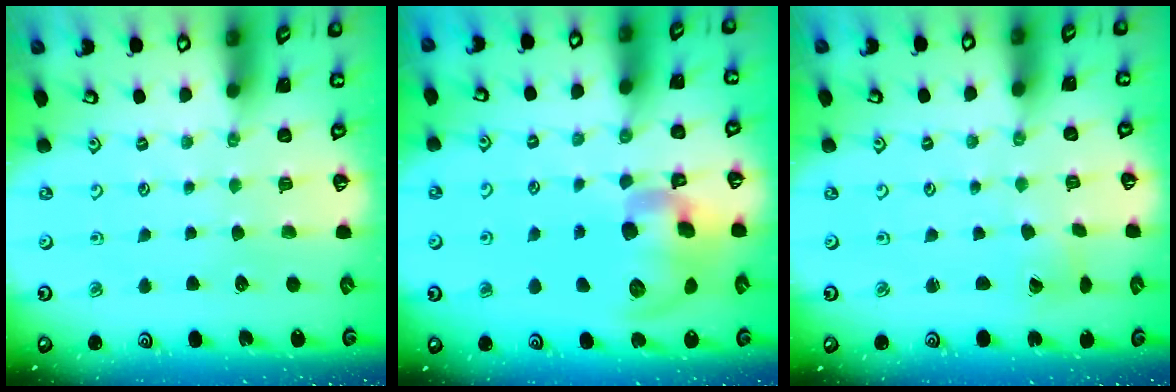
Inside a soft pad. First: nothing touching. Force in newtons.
{"total": 15.7, "press": 15.4, "slide": 2.8}
{"total": 2.6, "press": 2.6, "slide": 0.1}